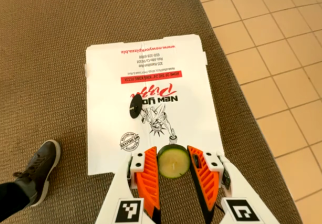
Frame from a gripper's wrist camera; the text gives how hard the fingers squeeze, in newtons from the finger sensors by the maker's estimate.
{"total": 7.5, "left": 7.6, "right": 7.4}